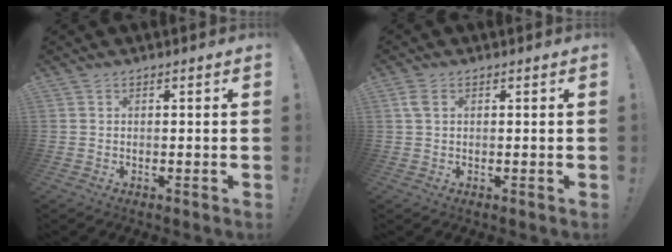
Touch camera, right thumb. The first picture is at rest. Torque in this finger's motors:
{"motor_torque": [-0.32, 0.33, 0.02, 0.45, 0.00]}